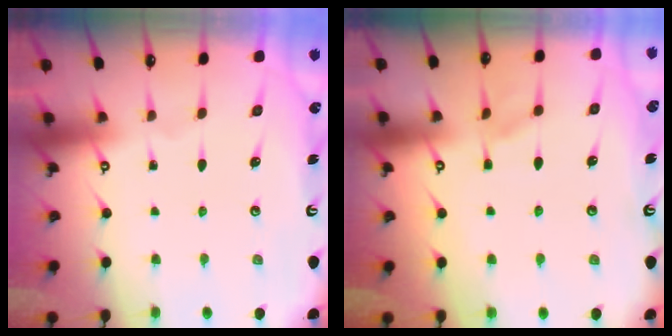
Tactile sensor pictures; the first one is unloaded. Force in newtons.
{"total": 3.7, "press": 3.7, "slide": 0.4}